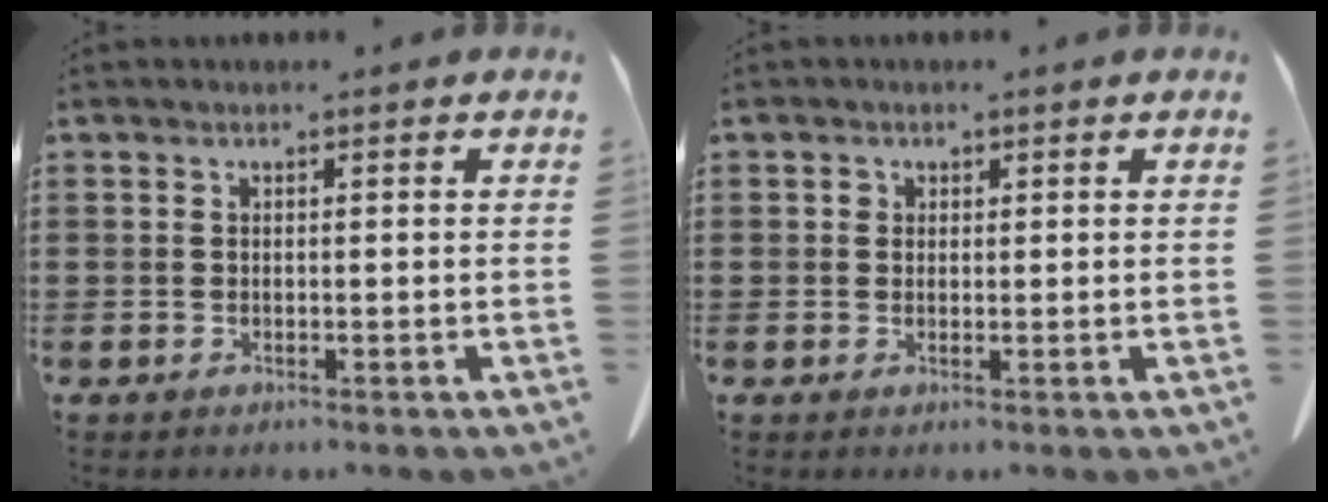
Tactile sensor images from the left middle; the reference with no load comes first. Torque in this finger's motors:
{"motor_torque": [1.42, 0.72, -0.01, 0.01]}